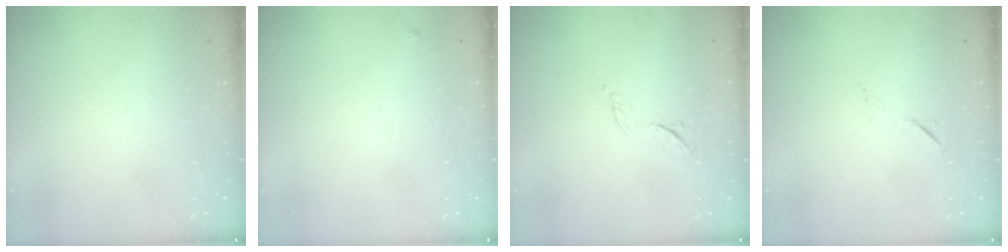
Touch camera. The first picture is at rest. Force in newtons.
{"total": 3.1, "press": 3.1, "slide": 0.5}
{"total": 6.2, "press": 6.1, "slide": 1.1}
{"total": 5.5, "press": 5.3, "slide": 1.5}